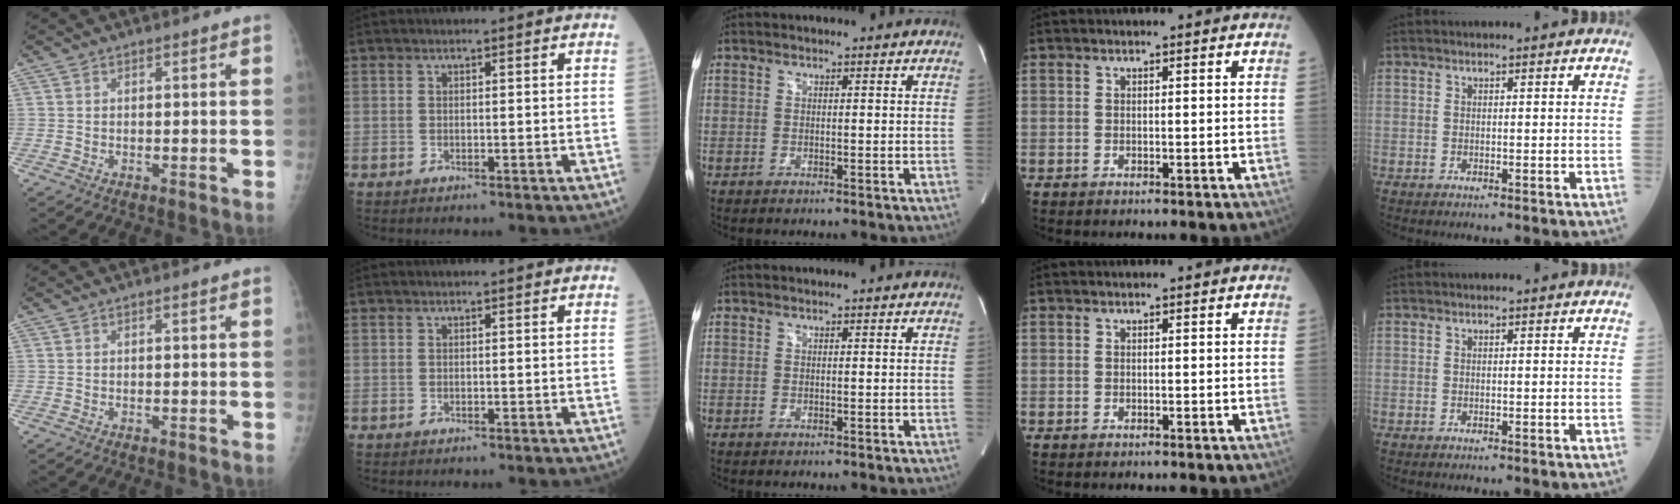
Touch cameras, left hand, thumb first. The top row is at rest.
{}